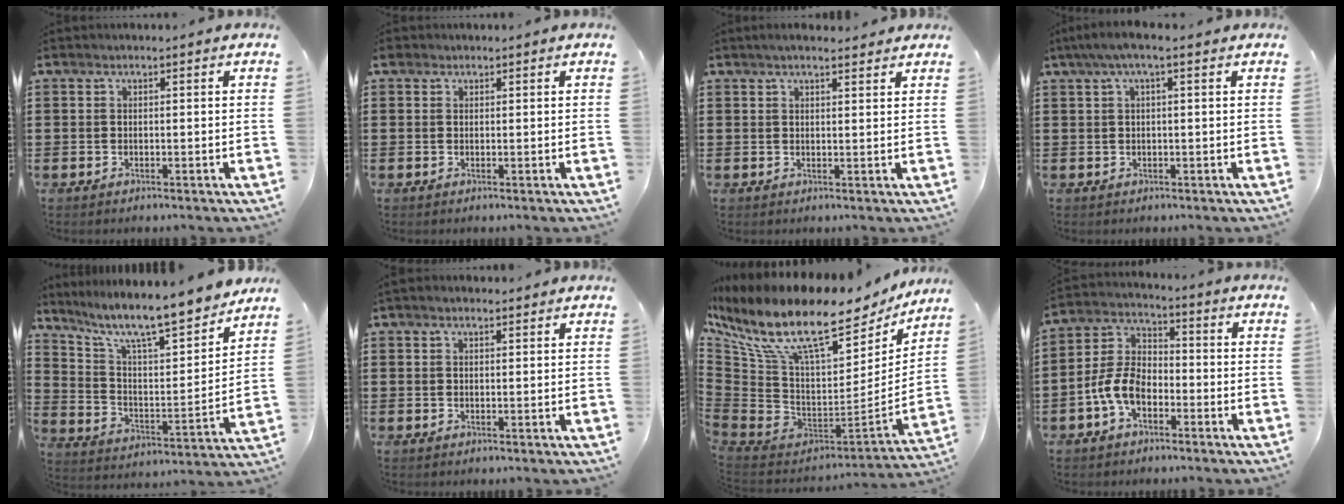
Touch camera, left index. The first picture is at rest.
{"total": 0.9, "force": [0.5, 0.6, 0.3], "torque": [-0.009, 0.005, 0.010]}
{"total": 2.4, "force": [2.1, 0.3, 1.3], "torque": [-0.028, 0.005, 0.038]}
{"total": 2.5, "force": [0.8, 0.2, 2.4], "torque": [-0.044, 0.002, 0.012]}
{"total": 10.7, "force": [9.0, 1.5, 5.6], "torque": [-0.128, -0.065, 0.148]}
{"total": 1.2, "force": [1.0, 0.4, 0.6], "torque": [-0.014, 0.003, 0.018]}
{"total": 16.6, "force": [9.4, 5.9, 12.3], "torque": [-0.280, -0.070, 0.152]}
{"total": 6.9, "force": [-3.2, 4.0, 4.6], "torque": [-0.122, 0.005, -0.070]}